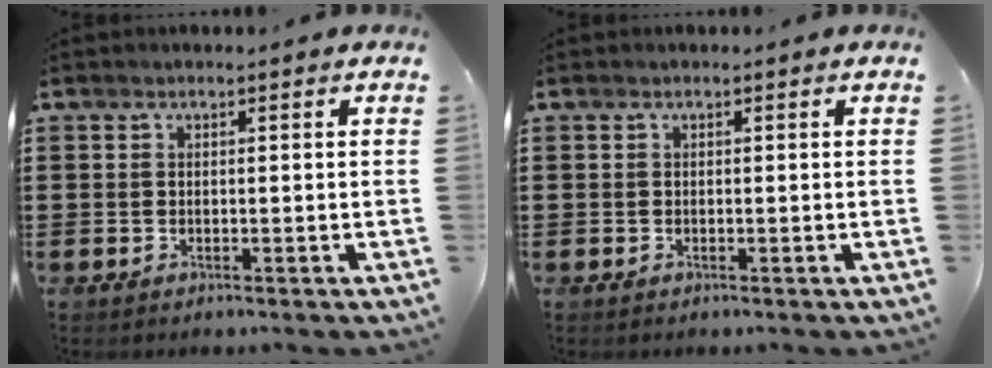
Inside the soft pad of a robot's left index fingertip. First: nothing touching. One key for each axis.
{"total": 0.0}